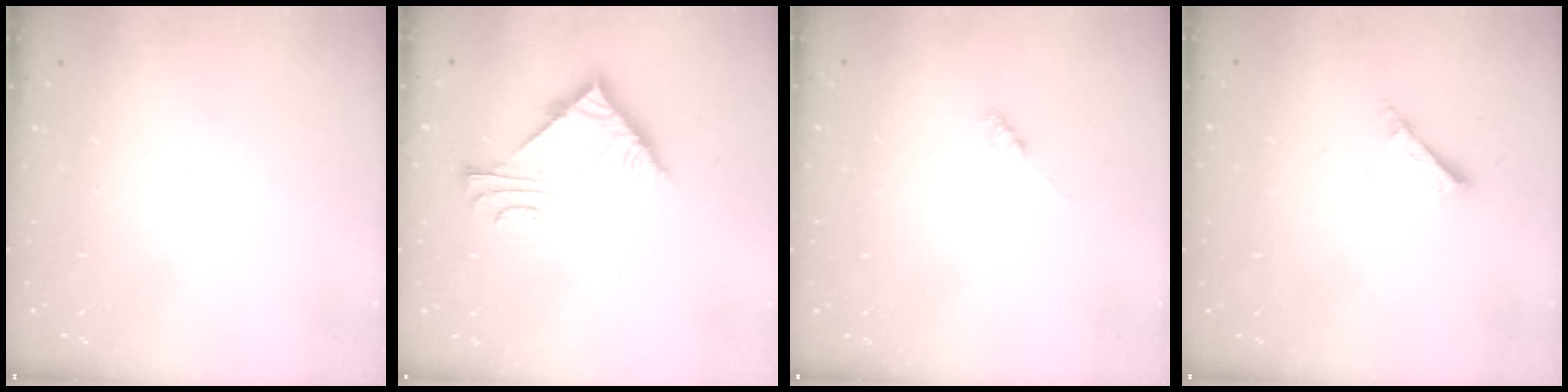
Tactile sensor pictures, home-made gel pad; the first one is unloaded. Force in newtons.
{"total": 7.0, "press": 7.0, "slide": 0.1}
{"total": 2.1, "press": 2.0, "slide": 0.5}
{"total": 2.6, "press": 2.5, "slide": 0.2}